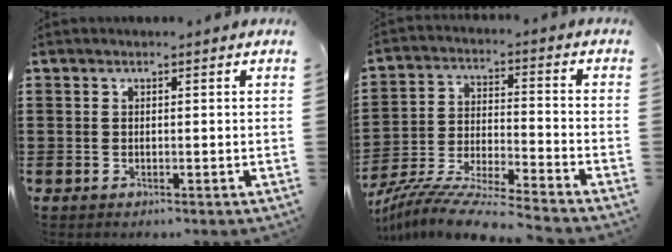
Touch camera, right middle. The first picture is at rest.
{"total": 9.3, "force": [-8.9, -0.3, 2.8], "torque": [-0.061, -0.001, -0.180]}